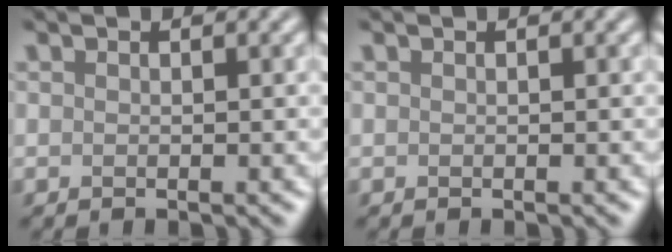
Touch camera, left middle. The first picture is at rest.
{"total": 0.0}